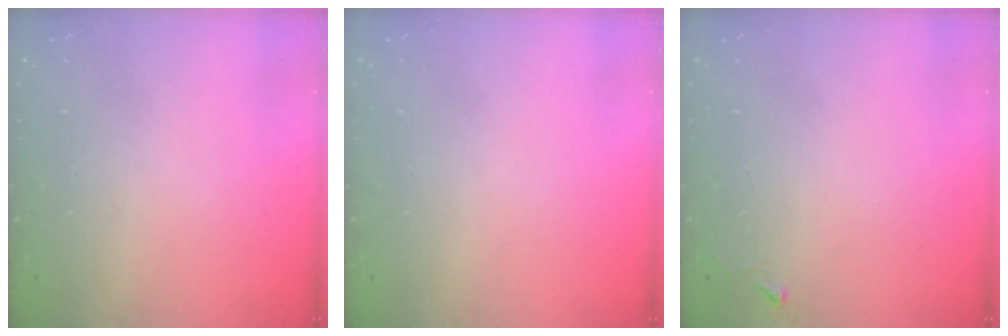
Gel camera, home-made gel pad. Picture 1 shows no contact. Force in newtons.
{"total": 0.0}
{"total": 2.3, "press": 2.3, "slide": 0.4}